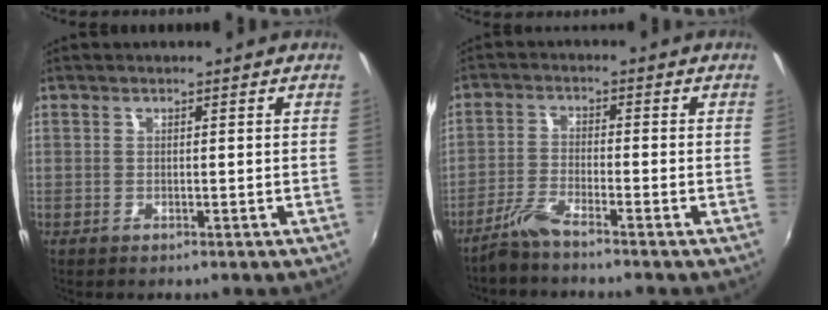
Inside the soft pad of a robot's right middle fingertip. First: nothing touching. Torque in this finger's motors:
{"motor_torque": [-0.14, -0.27, 0.11, 0.01]}